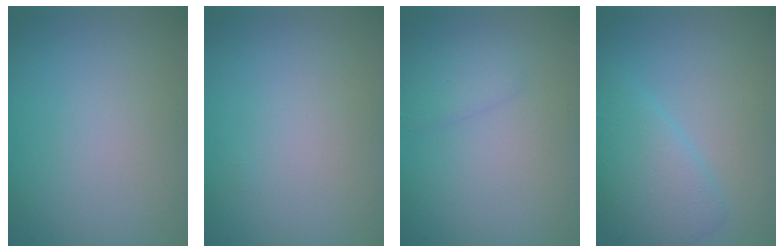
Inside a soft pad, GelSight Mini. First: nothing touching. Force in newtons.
{"total": 0.0}
{"total": 1.2, "press": 1.2, "slide": 0.1}
{"total": 3.9, "press": 3.9, "slide": 0.1}